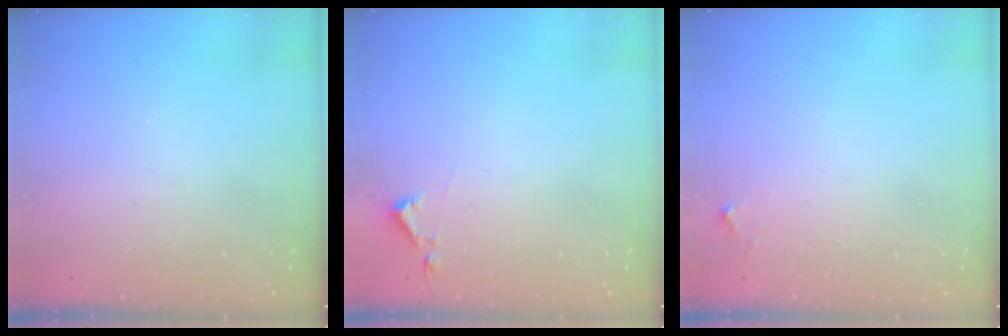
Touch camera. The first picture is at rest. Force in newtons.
{"total": 2.9, "press": 2.9, "slide": 0.5}
{"total": 2.8, "press": 2.8, "slide": 0.2}